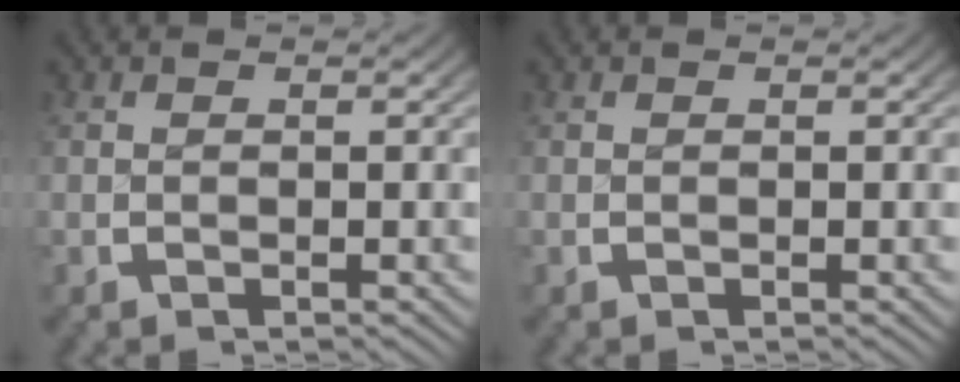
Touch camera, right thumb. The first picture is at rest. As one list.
[{"total": 0.0}]